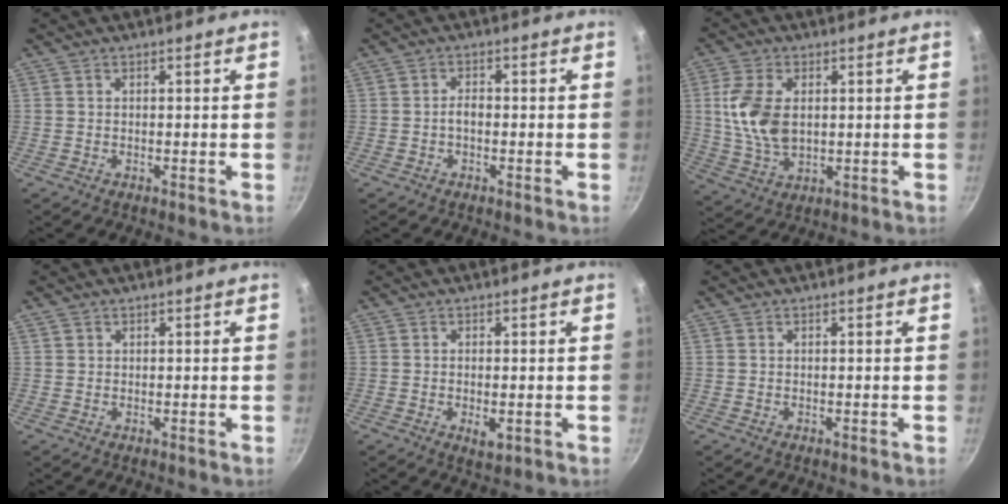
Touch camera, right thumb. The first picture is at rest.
{"total": 1.9, "force": [-0.5, 1.1, 1.5], "torque": [-0.019, 0.012, -0.009]}
{"total": 10.6, "force": [1.5, 6.5, 8.2], "torque": [-0.160, -0.012, 0.035]}
{"total": 0.6, "force": [0.4, 0.5, 0.1], "torque": [0.001, 0.002, 0.004]}
{"total": 2.9, "force": [-0.7, 1.3, 2.5], "torque": [-0.044, -0.007, -0.009]}
{"total": 0.0}